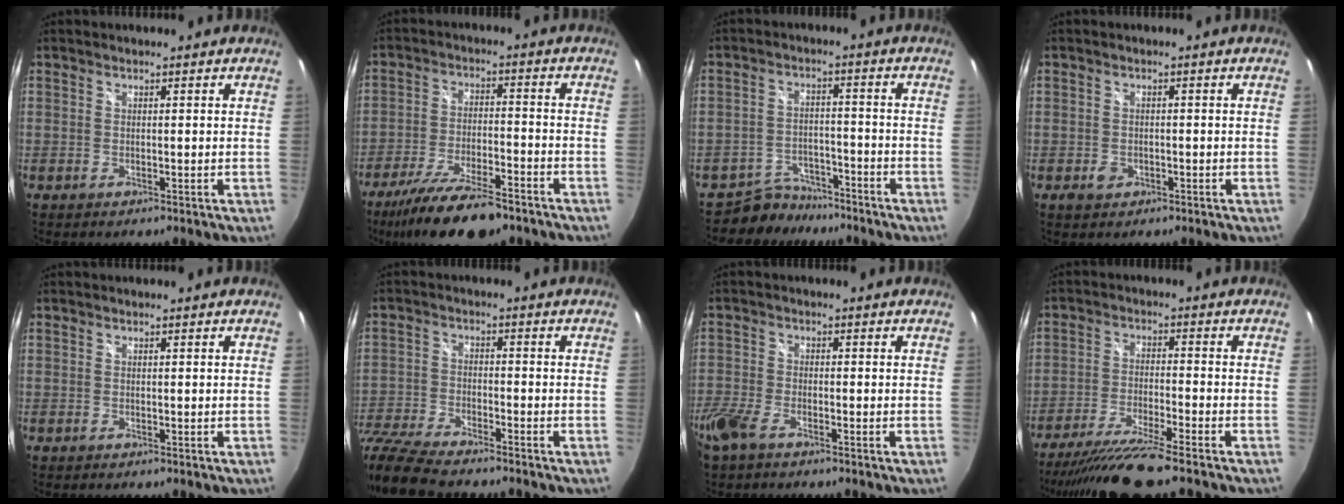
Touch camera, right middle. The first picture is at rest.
{"total": 15.1, "force": [-11.7, 3.6, 8.7], "torque": [-0.179, -0.027, -0.200]}
{"total": 6.2, "force": [-5.5, 2.8, 0.0], "torque": [-0.016, 0.012, -0.089]}
{"total": 2.2, "force": [-1.0, 1.7, 0.9], "torque": [-0.017, -0.001, -0.016]}
{"total": 0.0}
{"total": 12.6, "force": [-10.9, 2.6, 5.9], "torque": [-0.151, -0.027, -0.213]}
{"total": 6.0, "force": [-4.2, 2.3, 3.6], "torque": [-0.100, -0.012, -0.088]}
{"total": 11.3, "force": [-9.6, -0.8, 6.0], "torque": [-0.134, -0.027, -0.171]}